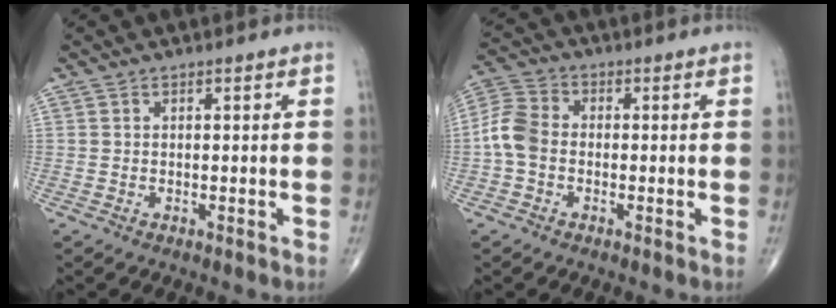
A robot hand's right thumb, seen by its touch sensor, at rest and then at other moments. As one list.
[{"total": 6.7, "force": [-1.1, 4.9, 4.4], "torque": [-0.089, 0.019, -0.035]}]